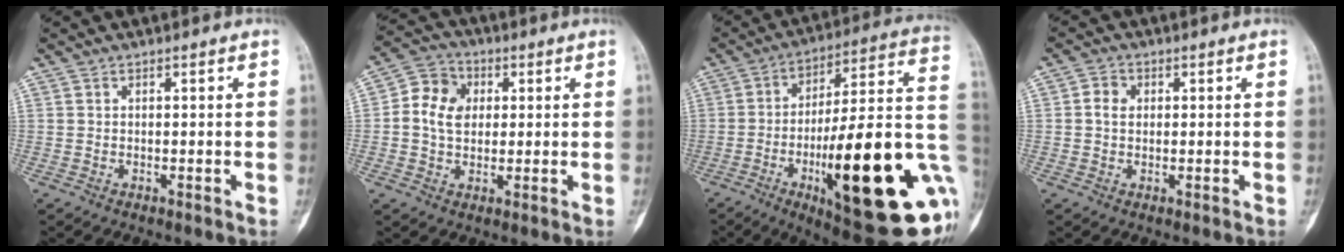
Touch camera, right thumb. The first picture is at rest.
{"total": 8.8, "force": [1.0, 7.1, 5.2], "torque": [-0.076, 0.013, 0.008]}
{"total": 32.4, "force": [-8.2, 8.2, 30.2], "torque": [-0.384, 0.004, -0.114]}
{"total": 3.0, "force": [0.3, 2.5, 1.6], "torque": [-0.021, 0.004, 0.002]}